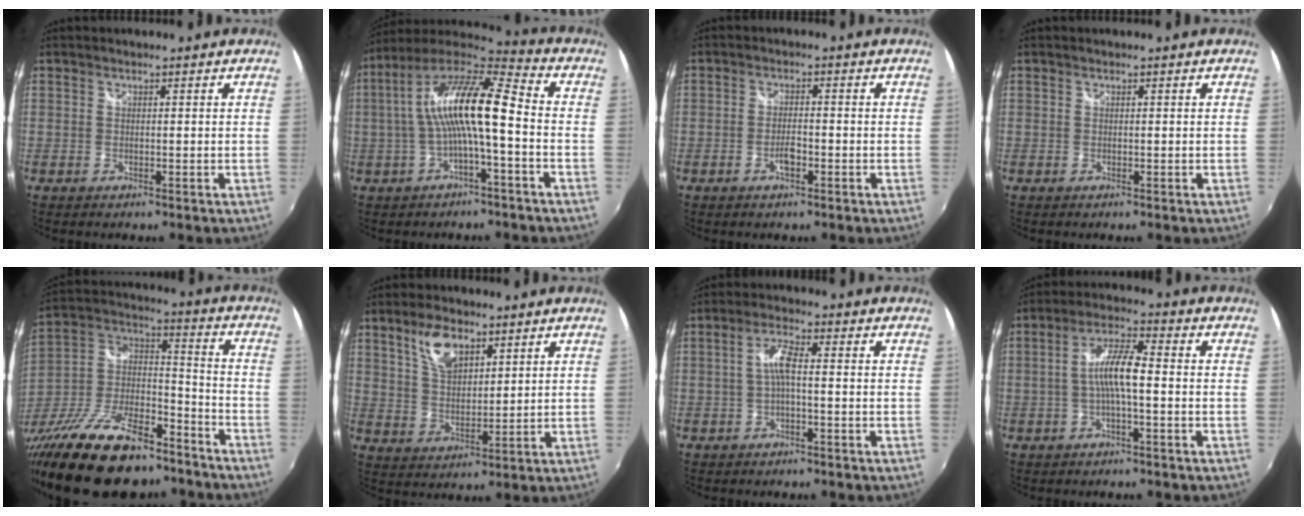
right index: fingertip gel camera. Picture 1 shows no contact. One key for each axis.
{"total": 14.4, "fx": -0.8, "fy": 2.5, "fz": 14.1, "tx": -0.261, "ty": 0.019, "tz": -0.017}
{"total": 3.0, "fx": -1.4, "fy": 1.2, "fz": 2.4, "tx": -0.050, "ty": 0.000, "tz": -0.027}
{"total": 0.0}
{"total": 28.6, "fx": -20.0, "fy": 10.9, "fz": 17.3, "tx": -0.344, "ty": -0.018, "tz": -0.317}
{"total": 7.9, "fx": 4.6, "fy": 3.8, "fz": 5.2, "tx": -0.096, "ty": 0.011, "tz": 0.090}
{"total": 3.8, "fx": -0.7, "fy": 0.5, "fz": 3.7, "tx": -0.076, "ty": 0.009, "tz": -0.013}
{"total": 7.0, "fx": -1.1, "fy": 1.1, "fz": 6.9, "tx": -0.140, "ty": 0.011, "tz": -0.019}